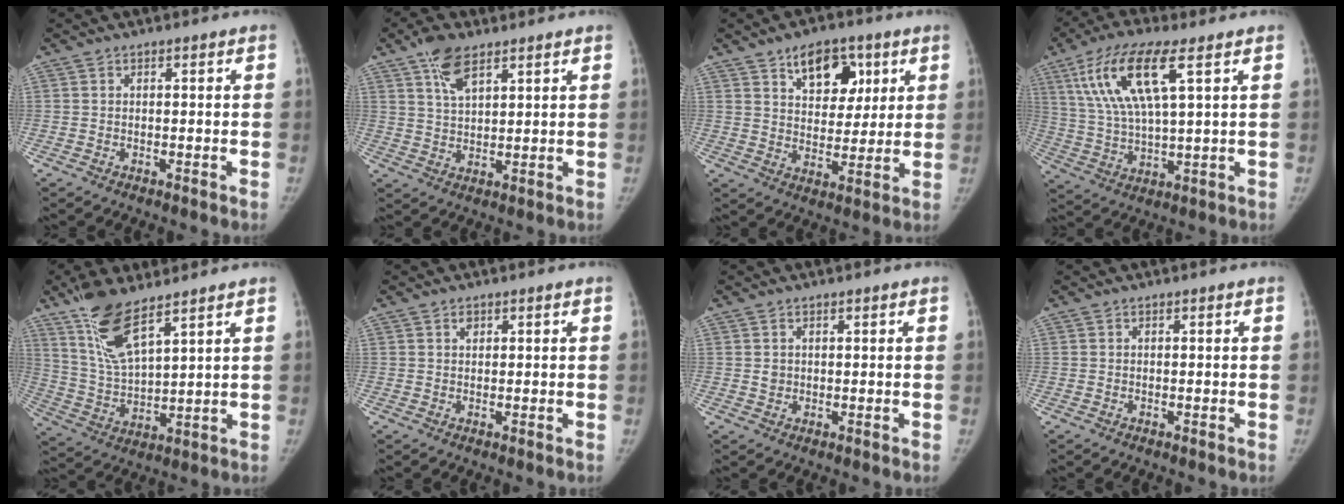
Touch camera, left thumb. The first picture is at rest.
{"total": 7.0, "force": [4.4, 3.1, 4.5], "torque": [-0.074, -0.016, 0.082]}
{"total": 11.0, "force": [5.7, 6.9, 6.4], "torque": [-0.049, -0.031, 0.088]}
{"total": 14.5, "force": [6.1, 4.1, 12.5], "torque": [-0.256, -0.014, 0.119]}
{"total": 12.3, "force": [8.3, 3.3, 8.4], "torque": [-0.158, -0.041, 0.178]}
{"total": 0.8, "force": [0.5, 0.7, 0.3], "torque": [0.009, -0.008, 0.007]}
{"total": 1.1, "force": [0.3, 1.0, 0.2], "torque": [0.009, -0.007, 0.006]}
{"total": 0.0}